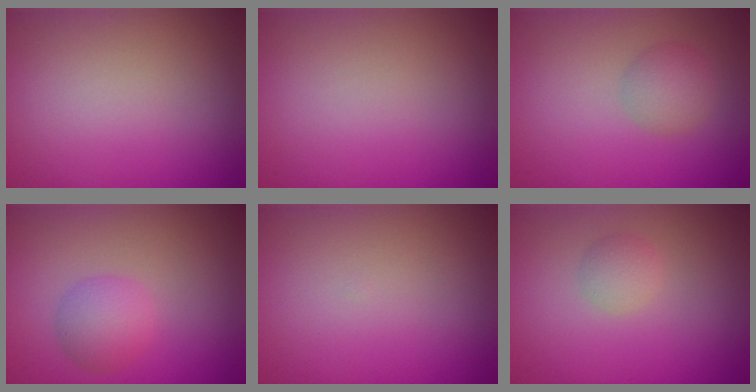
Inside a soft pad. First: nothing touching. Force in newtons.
{"total": 0.0}
{"total": 2.3, "press": 2.3, "slide": 0.0}
{"total": 2.6, "press": 2.6, "slide": 0.1}
{"total": 0.0}
{"total": 1.4, "press": 1.4, "slide": 0.1}